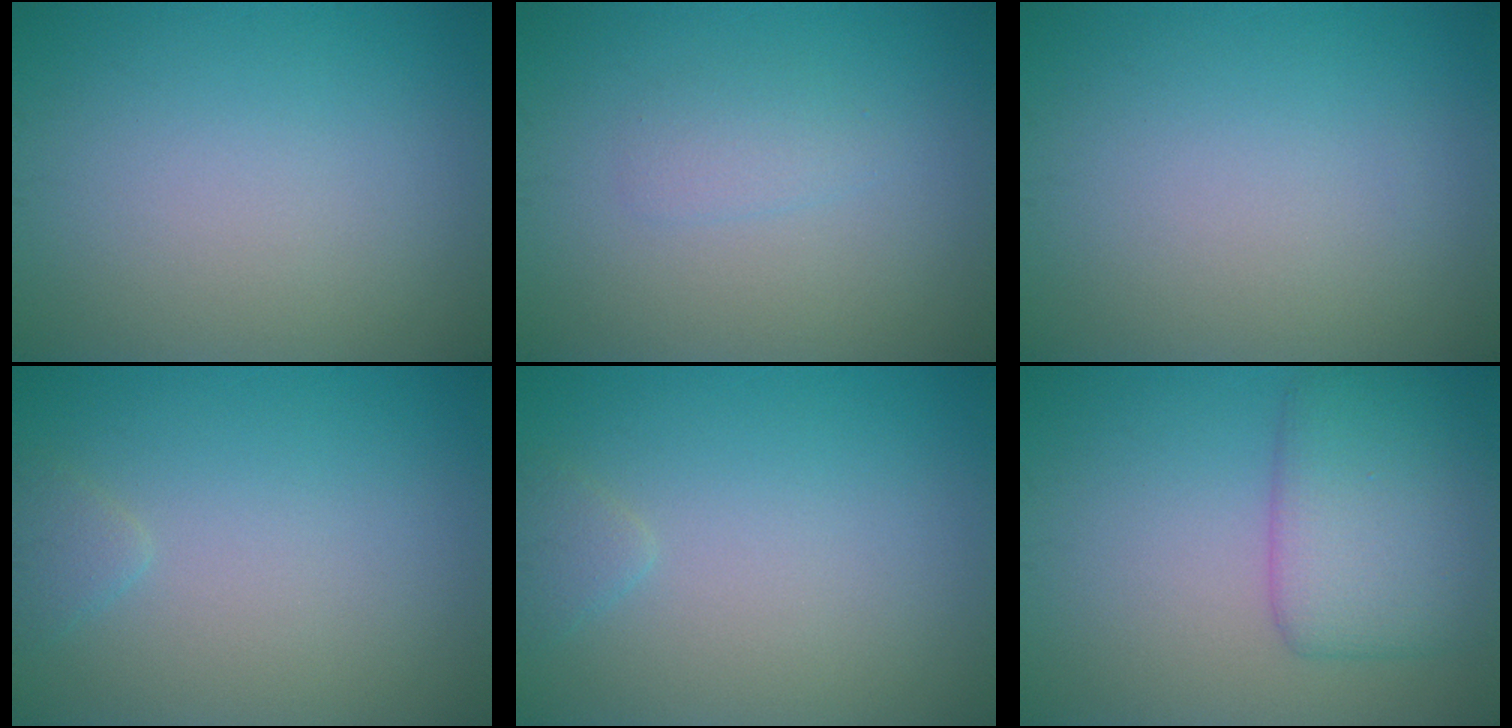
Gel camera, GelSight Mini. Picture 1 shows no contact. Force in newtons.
{"total": 1.3, "press": 1.3, "slide": 0.0}
{"total": 0.0}
{"total": 1.0, "press": 1.0, "slide": 0.1}
{"total": 1.0, "press": 1.0, "slide": 0.1}
{"total": 5.5, "press": 5.5, "slide": 0.1}